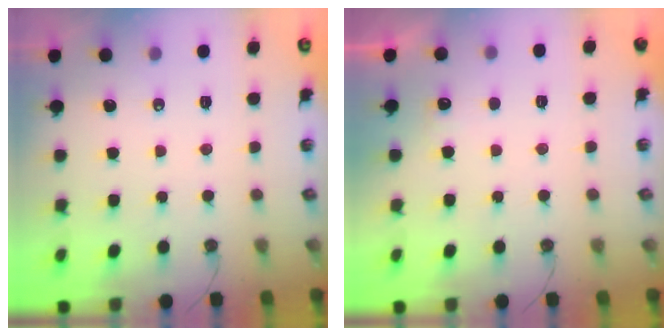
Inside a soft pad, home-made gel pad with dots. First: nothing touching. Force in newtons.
{"total": 3.0, "press": 2.8, "slide": 1.0}